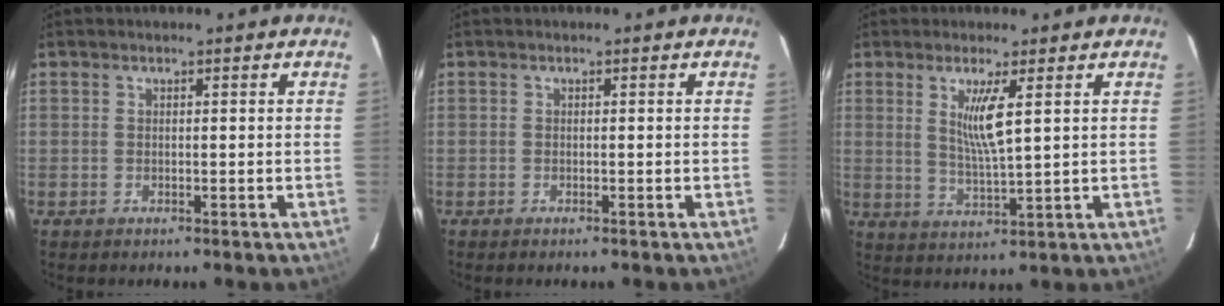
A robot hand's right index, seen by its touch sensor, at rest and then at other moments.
{"total": 0.0}
{"total": 6.1, "force": [2.3, 0.0, 5.6], "torque": [-0.107, -0.015, 0.045]}